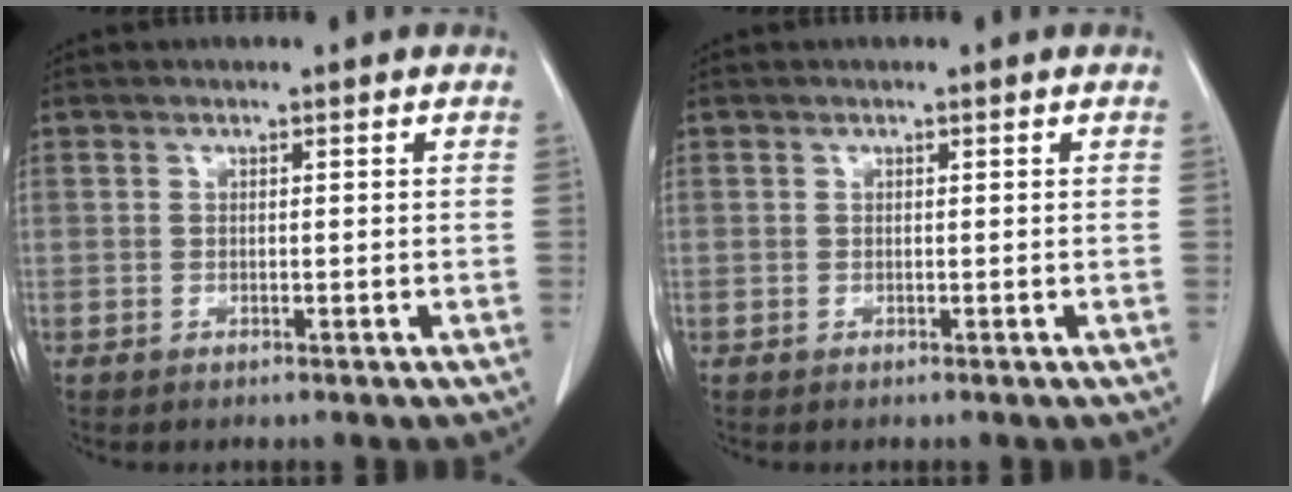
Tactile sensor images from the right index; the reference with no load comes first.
{"total": 0.0}